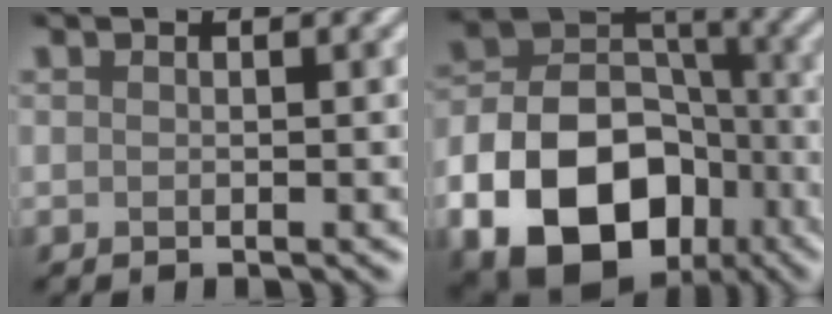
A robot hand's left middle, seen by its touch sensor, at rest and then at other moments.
{"total": 14.0, "force": [-6.1, 9.7, 8.1], "torque": [-0.163, -0.014, -0.108]}